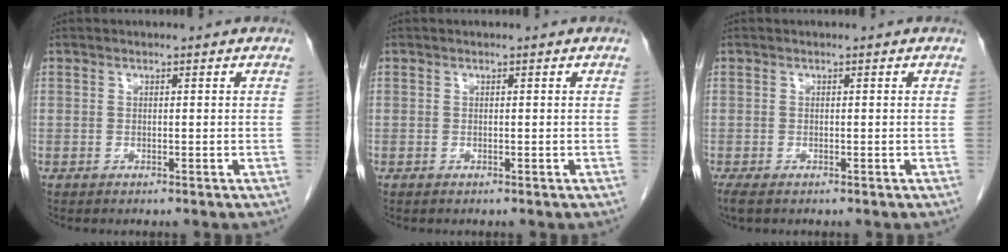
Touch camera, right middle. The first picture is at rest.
{"total": 0.0}
{"total": 2.1, "force": [-1.5, 0.7, 1.2], "torque": [-0.022, -0.008, -0.024]}